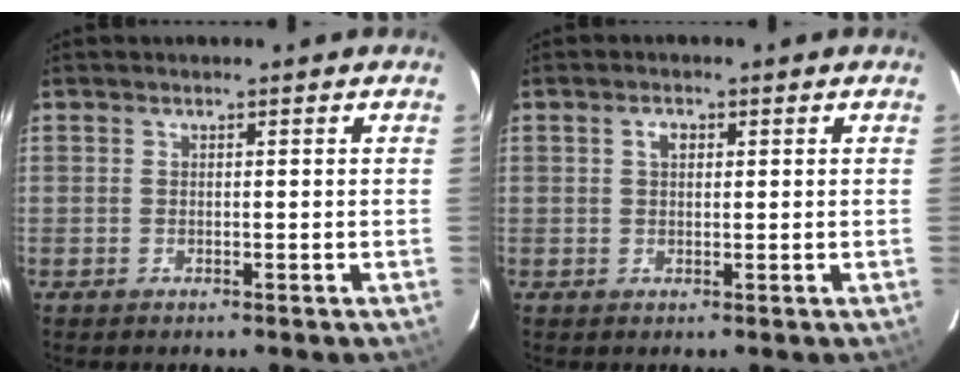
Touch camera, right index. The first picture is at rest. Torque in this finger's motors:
{"motor_torque": [0.05, -0.02, 0.04, 0.03]}